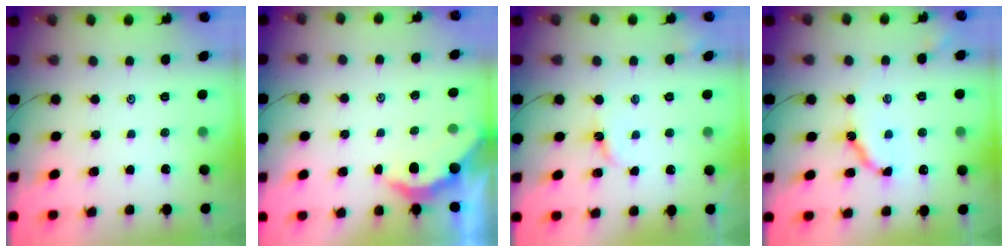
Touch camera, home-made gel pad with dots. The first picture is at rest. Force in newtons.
{"total": 2.3, "press": 2.3, "slide": 0.2}
{"total": 4.7, "press": 4.7, "slide": 0.6}
{"total": 8.5, "press": 8.5, "slide": 0.3}